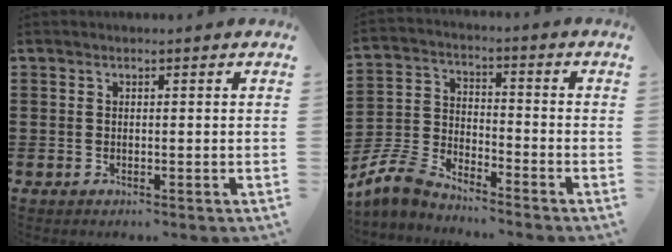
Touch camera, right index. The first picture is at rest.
{"total": 6.3, "force": [-5.9, 1.4, 1.6], "torque": [-0.062, -0.003, -0.127]}